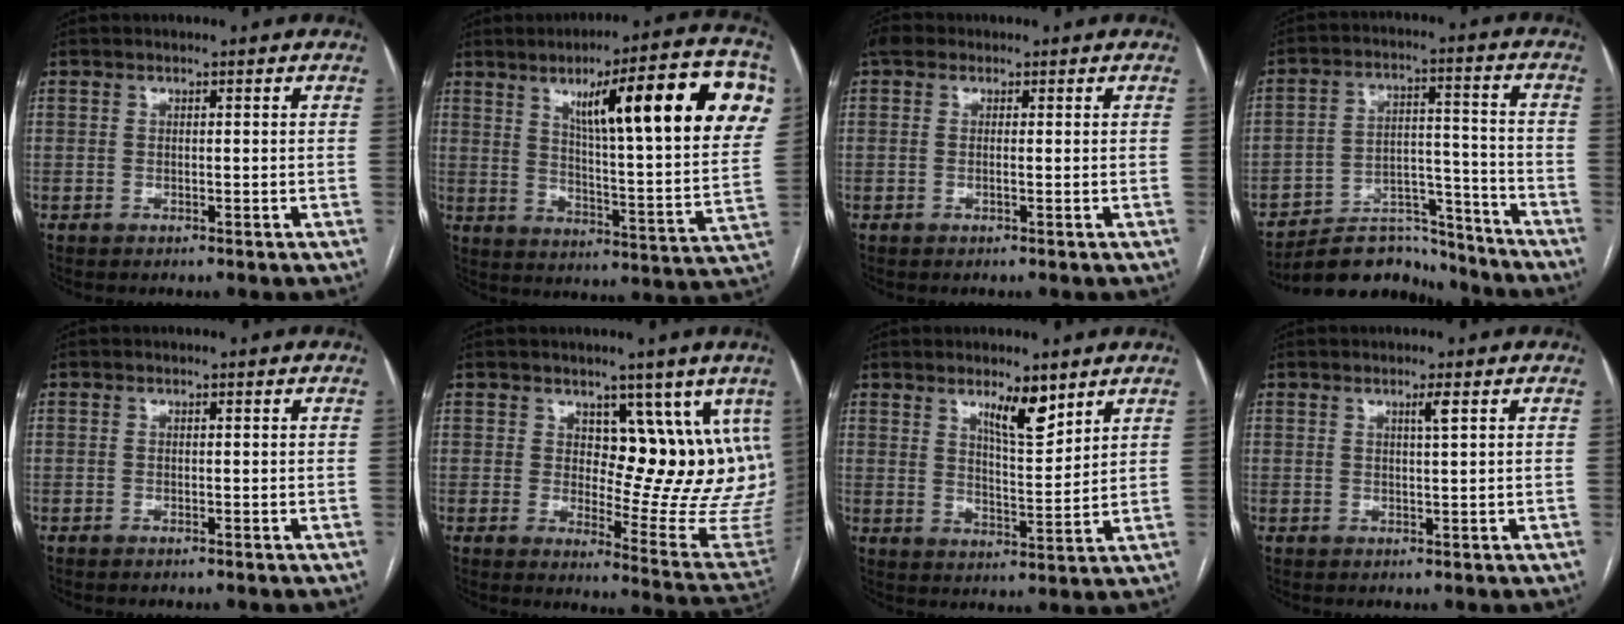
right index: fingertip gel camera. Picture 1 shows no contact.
{"total": 24.8, "force": [9.9, 2.9, 22.6], "torque": [-0.284, 0.023, 0.141]}
{"total": 2.3, "force": [0.7, 1.3, 1.8], "torque": [-0.045, 0.011, 0.010]}
{"total": 12.3, "force": [-11.8, 3.4, 0.5], "torque": [0.009, 0.049, -0.189]}
{"total": 0.0}
{"total": 14.2, "force": [7.7, 6.0, 10.3], "torque": [-0.110, -0.019, 0.105]}
{"total": 6.6, "force": [4.6, 1.3, 4.6], "torque": [-0.081, -0.007, 0.079]}
{"total": 1.5, "force": [0.8, -0.5, 1.1], "torque": [-0.022, -0.005, 0.015]}